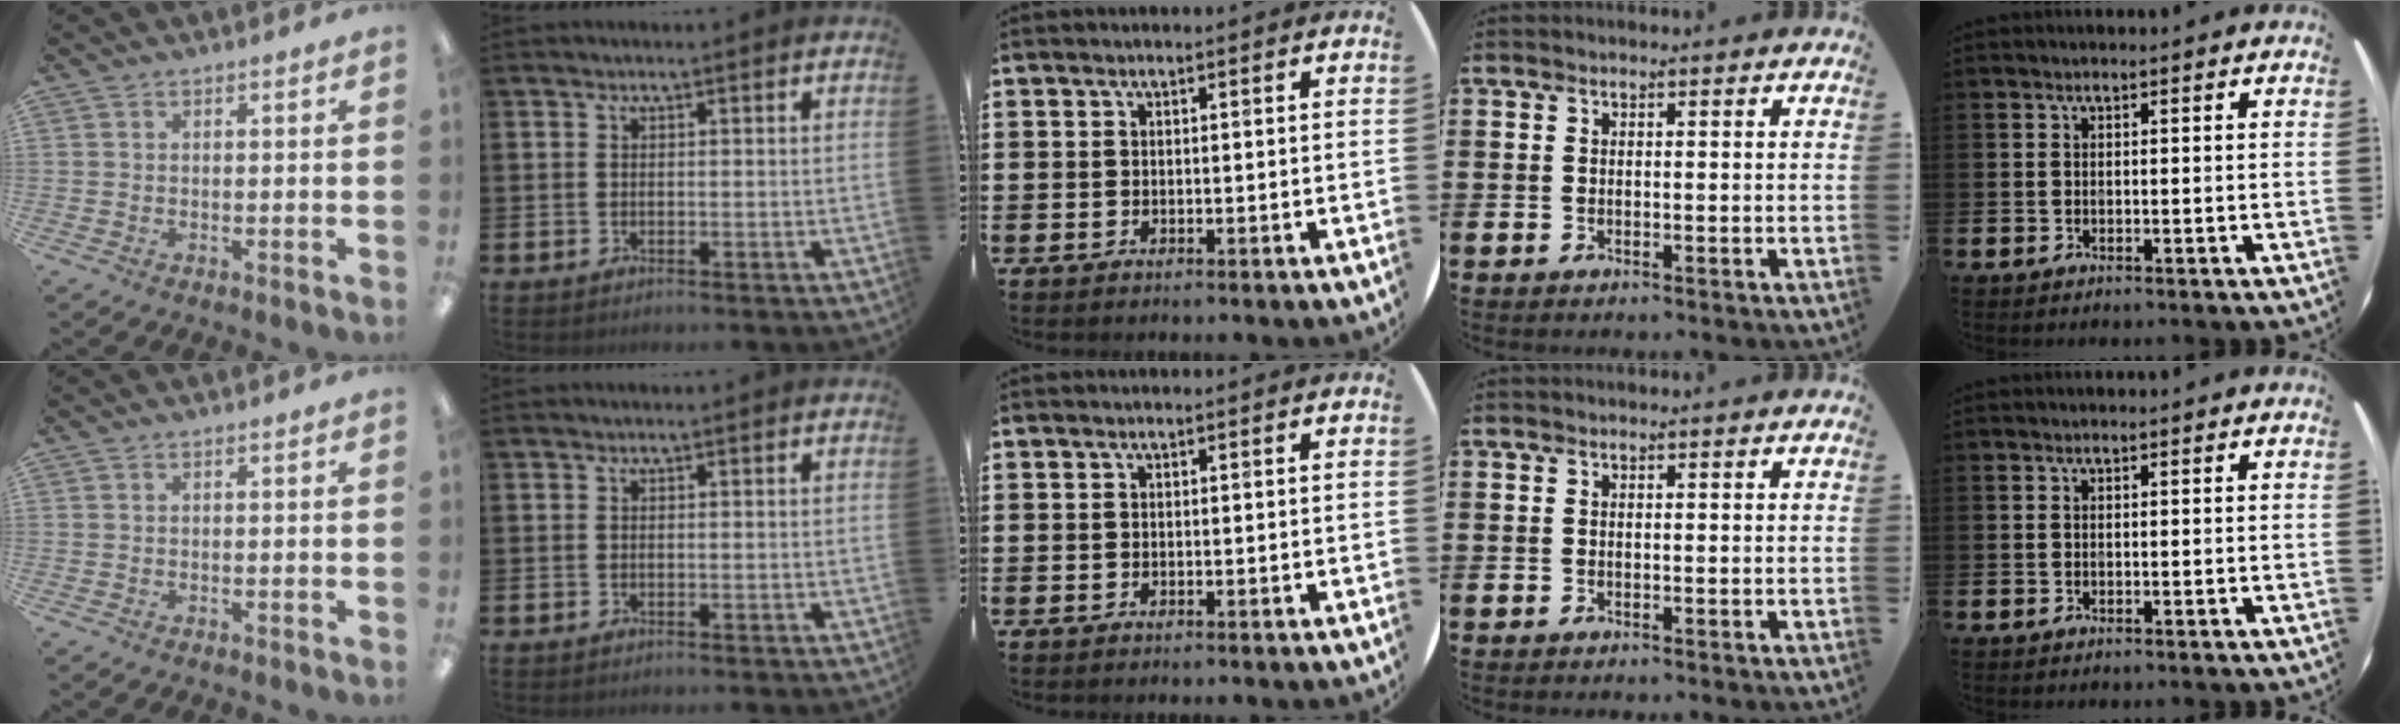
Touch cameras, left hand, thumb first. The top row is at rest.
{}